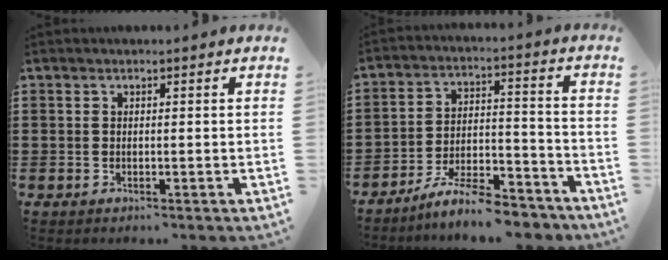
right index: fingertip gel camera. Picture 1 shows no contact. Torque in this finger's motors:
{"motor_torque": [0.24, 0.26, 0.28, 0.06]}